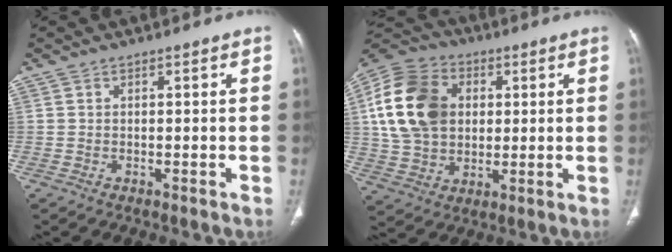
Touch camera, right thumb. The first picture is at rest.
{"total": 18.6, "force": [3.3, 14.0, 11.8], "torque": [-0.215, 0.014, 0.059]}